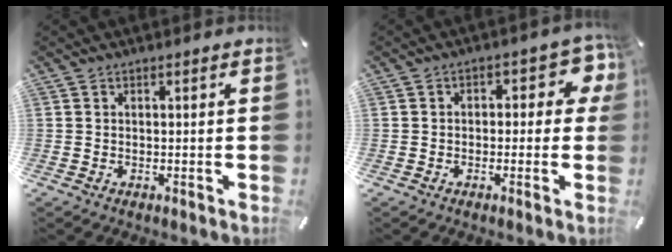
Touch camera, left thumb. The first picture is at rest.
{"total": 6.3, "force": [0.3, 3.7, 5.1], "torque": [-0.063, 0.007, -0.001]}